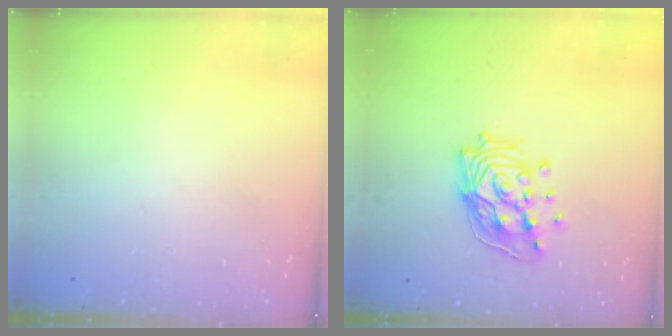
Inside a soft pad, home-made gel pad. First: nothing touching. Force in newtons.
{"total": 15.9, "press": 15.1, "slide": 5.1}